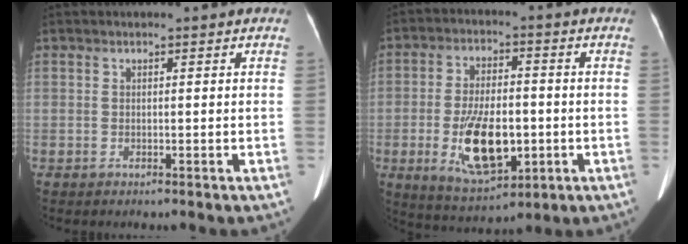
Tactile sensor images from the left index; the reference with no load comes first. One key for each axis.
{"total": 12.1, "fx": -2.8, "fy": 5.3, "fz": 10.5, "tx": -0.198, "ty": -0.009, "tz": -0.039}